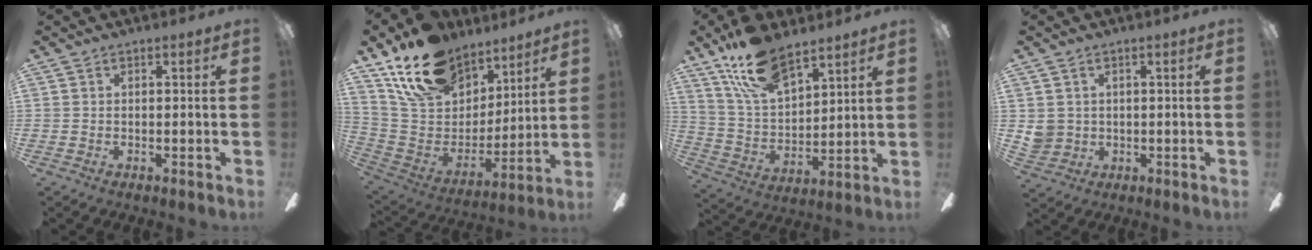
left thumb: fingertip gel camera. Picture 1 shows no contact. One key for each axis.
{"total": 19.2, "fx": 13.9, "fy": 10.9, "fz": 7.7, "tx": -0.153, "ty": -0.080, "tz": 0.259}
{"total": 17.2, "fx": 12.1, "fy": 7.6, "fz": 9.5, "tx": -0.183, "ty": -0.054, "tz": 0.219}
{"total": 4.0, "fx": 1.1, "fy": 3.7, "fz": 0.8, "tx": -0.015, "ty": 0.007, "tz": 0.024}